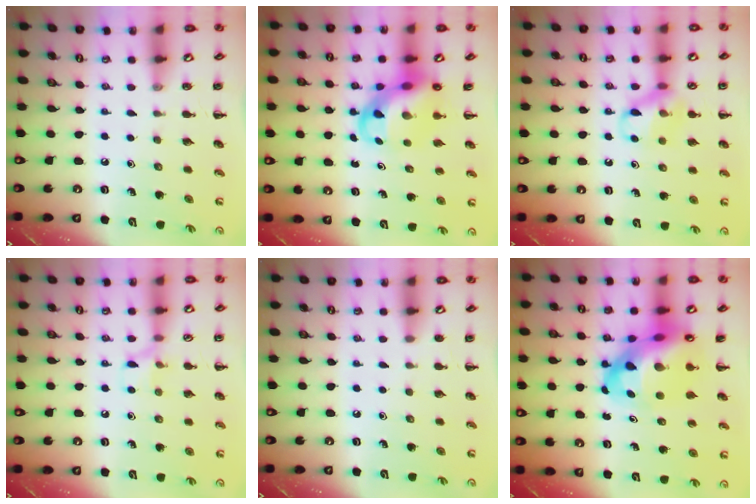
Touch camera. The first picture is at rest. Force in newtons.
{"total": 8.5, "press": 8.2, "slide": 2.2}
{"total": 12.2, "press": 12.1, "slide": 1.5}
{"total": 6.4, "press": 6.1, "slide": 2.1}
{"total": 1.9, "press": 1.9, "slide": 0.4}
{"total": 13.8, "press": 13.3, "slide": 3.7}